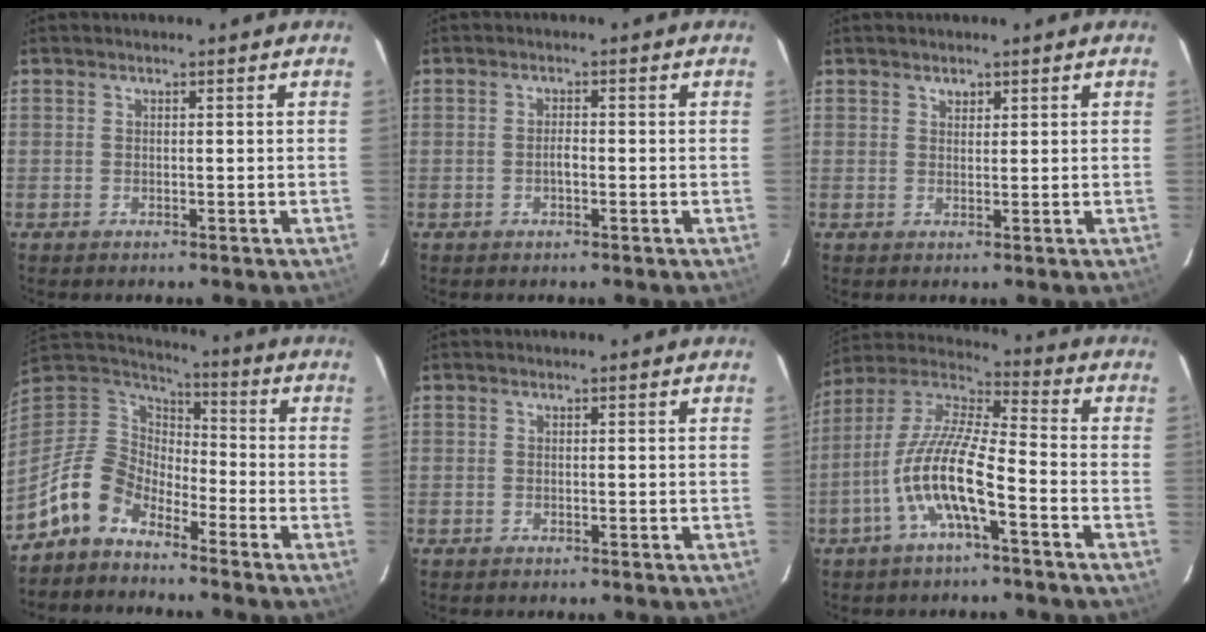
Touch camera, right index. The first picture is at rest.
{"total": 1.7, "force": [-0.4, 0.6, 1.6], "torque": [-0.031, 0.004, -0.009]}
{"total": 1.3, "force": [0.8, 0.9, 0.4], "torque": [-0.003, 0.004, 0.014]}
{"total": 11.0, "force": [-7.7, 6.5, 4.5], "torque": [-0.106, 0.023, -0.156]}
{"total": 0.0}
{"total": 13.2, "force": [-5.2, 2.4, 11.9], "torque": [-0.239, 0.002, -0.106]}